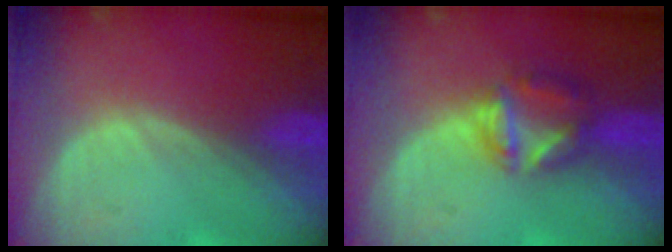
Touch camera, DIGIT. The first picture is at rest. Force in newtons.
{"total": 6.1, "press": 5.6, "slide": 2.5}